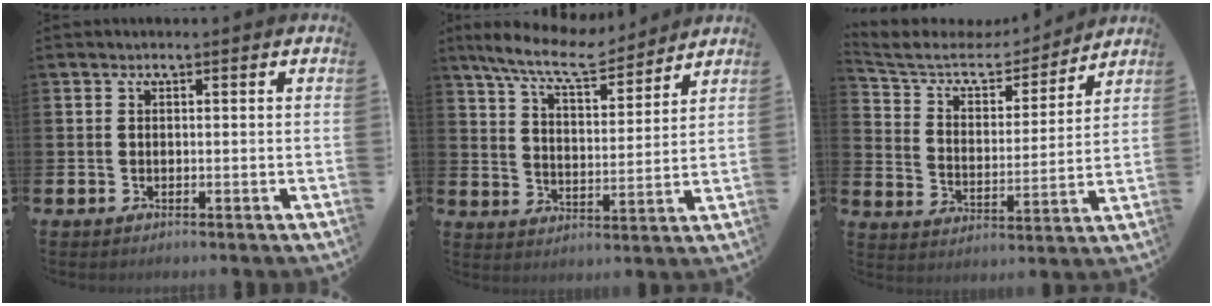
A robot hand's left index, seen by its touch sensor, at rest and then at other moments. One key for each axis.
{"total": 9.4, "fx": 8.5, "fy": 1.6, "fz": 3.6, "tx": -0.093, "ty": -0.044, "tz": 0.151}
{"total": 7.2, "fx": 6.1, "fy": 3.2, "fz": 2.1, "tx": -0.069, "ty": -0.049, "tz": 0.100}